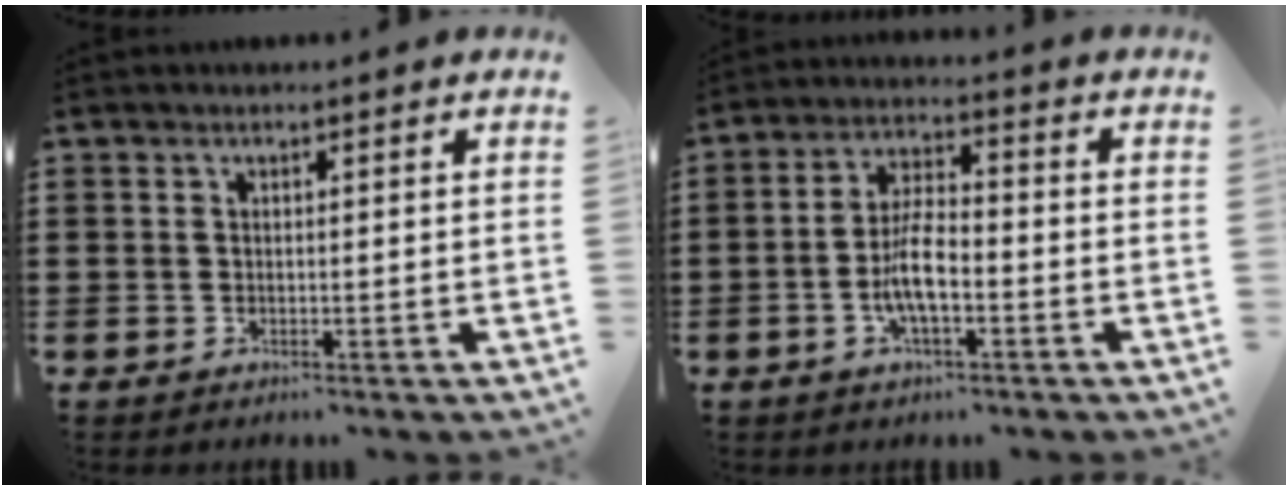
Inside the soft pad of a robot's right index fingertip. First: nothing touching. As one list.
[{"total": 7.0, "force": [-1.8, 2.5, 6.3], "torque": [-0.134, -0.001, -0.039]}]